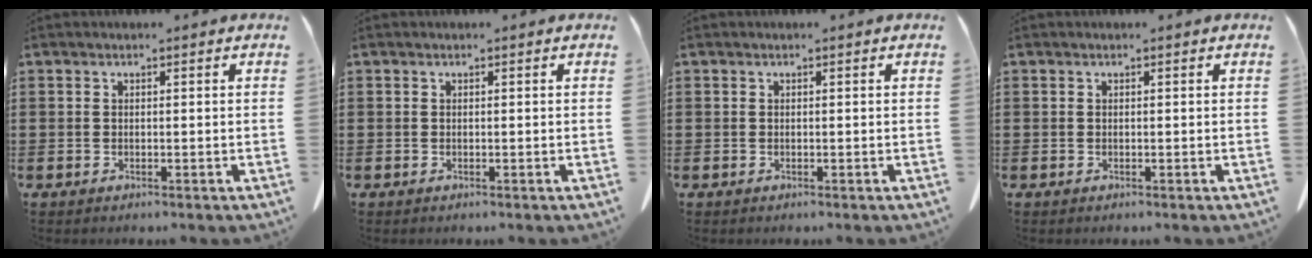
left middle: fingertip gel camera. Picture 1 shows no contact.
{"total": 0.0}
{"total": 0.0}
{"total": 0.0}